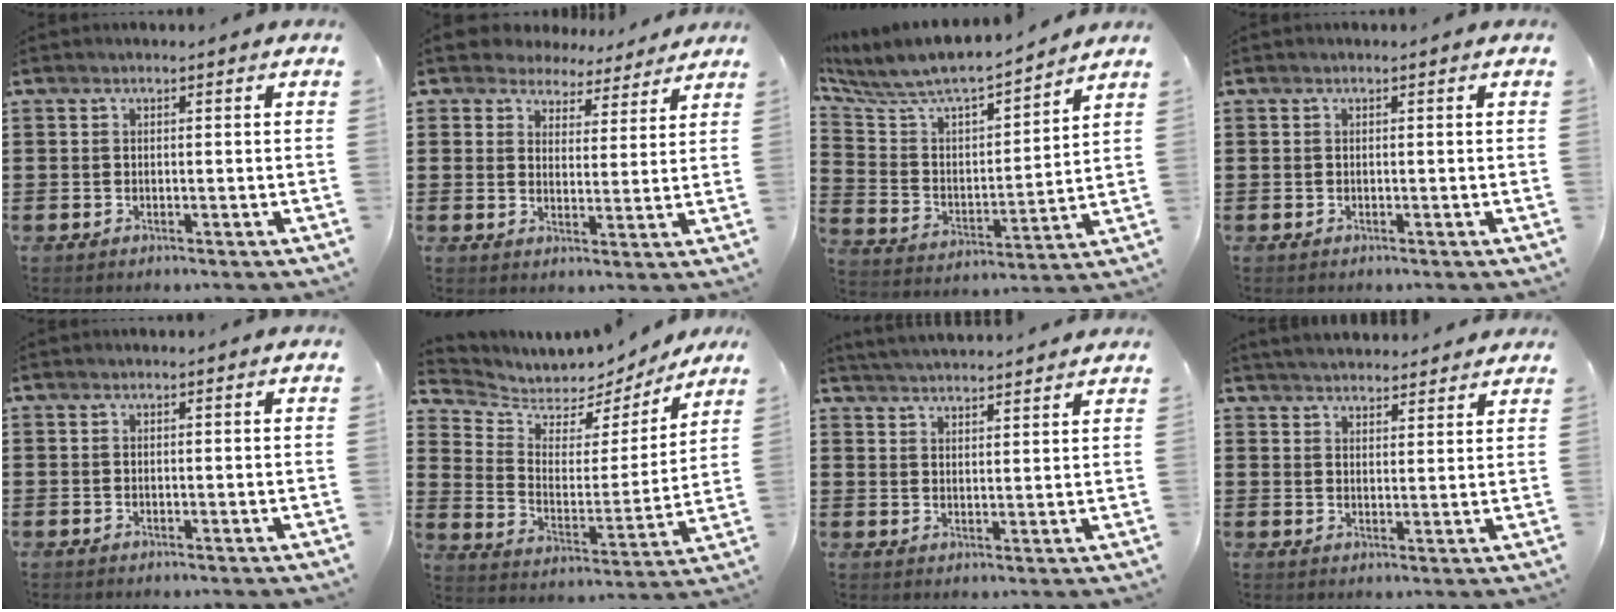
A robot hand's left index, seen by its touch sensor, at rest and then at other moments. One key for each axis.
{"total": 5.0, "fx": 4.6, "fy": 1.8, "fz": -0.2, "tx": -0.016, "ty": -0.024, "tz": 0.083}
{"total": 7.2, "fx": 6.5, "fy": 1.6, "fz": 2.8, "tx": -0.087, "ty": -0.050, "tz": 0.106}
{"total": 0.0}
{"total": 0.0}
{"total": 5.5, "fx": 5.1, "fy": 2.1, "fz": 0.2, "tx": -0.043, "ty": -0.044, "tz": 0.084}
{"total": 3.3, "fx": 3.3, "fy": -0.5, "fz": -0.1, "tx": -0.010, "ty": -0.014, "tz": 0.059}
{"total": 3.5, "fx": 3.5, "fy": 0.1, "fz": 0.2, "tx": -0.013, "ty": -0.010, "tz": 0.064}